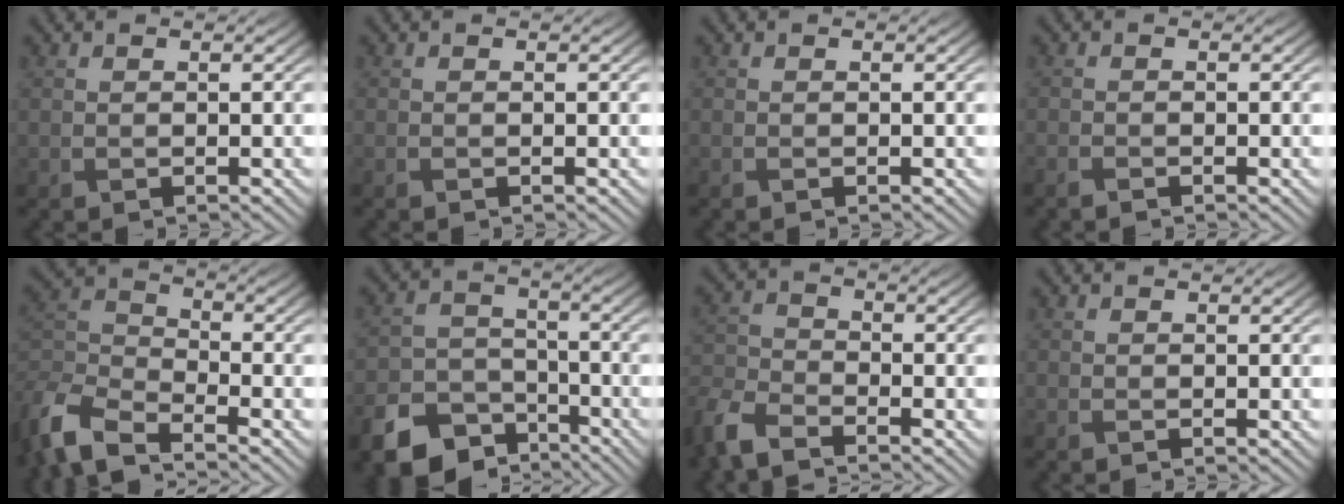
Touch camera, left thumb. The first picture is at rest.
{"total": 0.0}
{"total": 0.0}
{"total": 1.2, "force": [-1.1, 0.2, 0.5], "torque": [-0.013, -0.005, -0.024]}
{"total": 8.5, "force": [-6.9, 2.5, 4.2], "torque": [-0.103, -0.010, -0.150]}
{"total": 10.8, "force": [-7.5, 6.4, 4.5], "torque": [-0.106, -0.026, -0.131]}
{"total": 6.5, "force": [-5.3, 2.3, 2.9], "torque": [-0.070, -0.012, -0.124]}
{"total": 0.0}